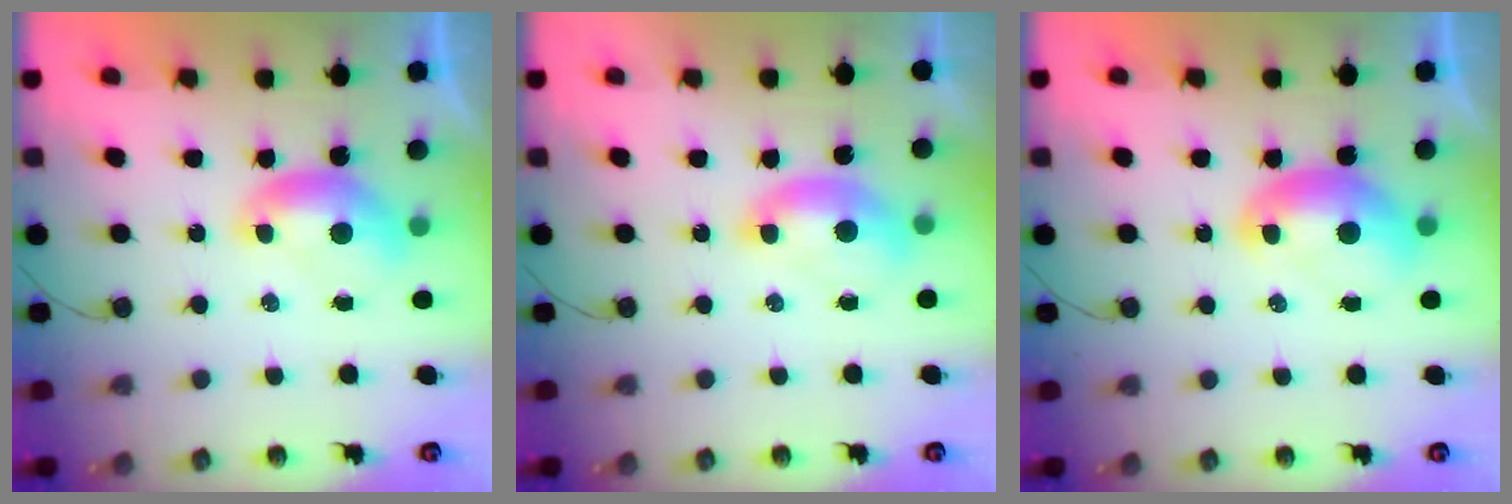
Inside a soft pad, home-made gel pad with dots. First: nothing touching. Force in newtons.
{"total": 1.6, "press": 1.5, "slide": 0.6}
{"total": 2.1, "press": 2.0, "slide": 0.6}